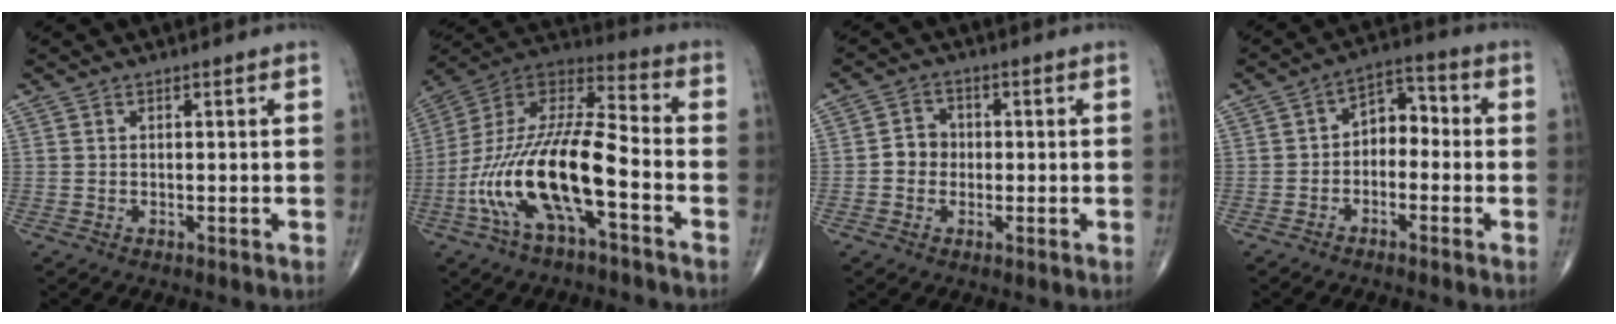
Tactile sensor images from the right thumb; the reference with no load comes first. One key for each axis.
{"total": 20.8, "fx": -7.1, "fy": 7.0, "fz": 18.3, "tx": -0.371, "ty": 0.055, "tz": -0.126}
{"total": 4.0, "fx": -0.5, "fy": 3.6, "fz": 1.7, "tx": -0.011, "ty": 0.013, "tz": -0.017}
{"total": 6.4, "fx": -1.2, "fy": 4.5, "fz": 4.4, "tx": -0.042, "ty": 0.038, "tz": -0.037}